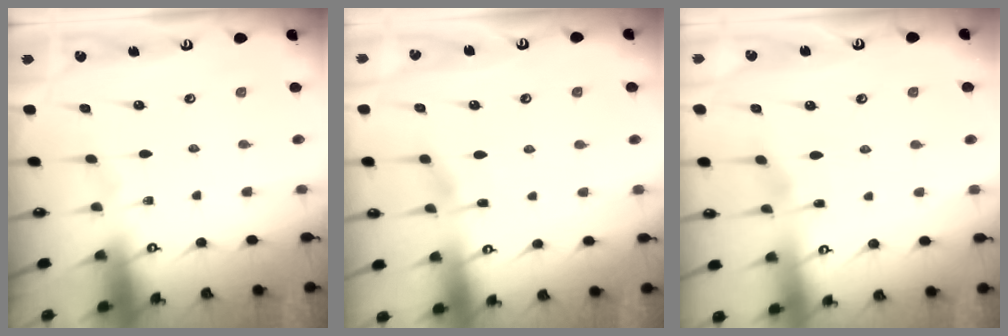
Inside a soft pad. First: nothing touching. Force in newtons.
{"total": 2.5, "press": 2.5, "slide": 0.4}
{"total": 2.8, "press": 2.8, "slide": 0.4}